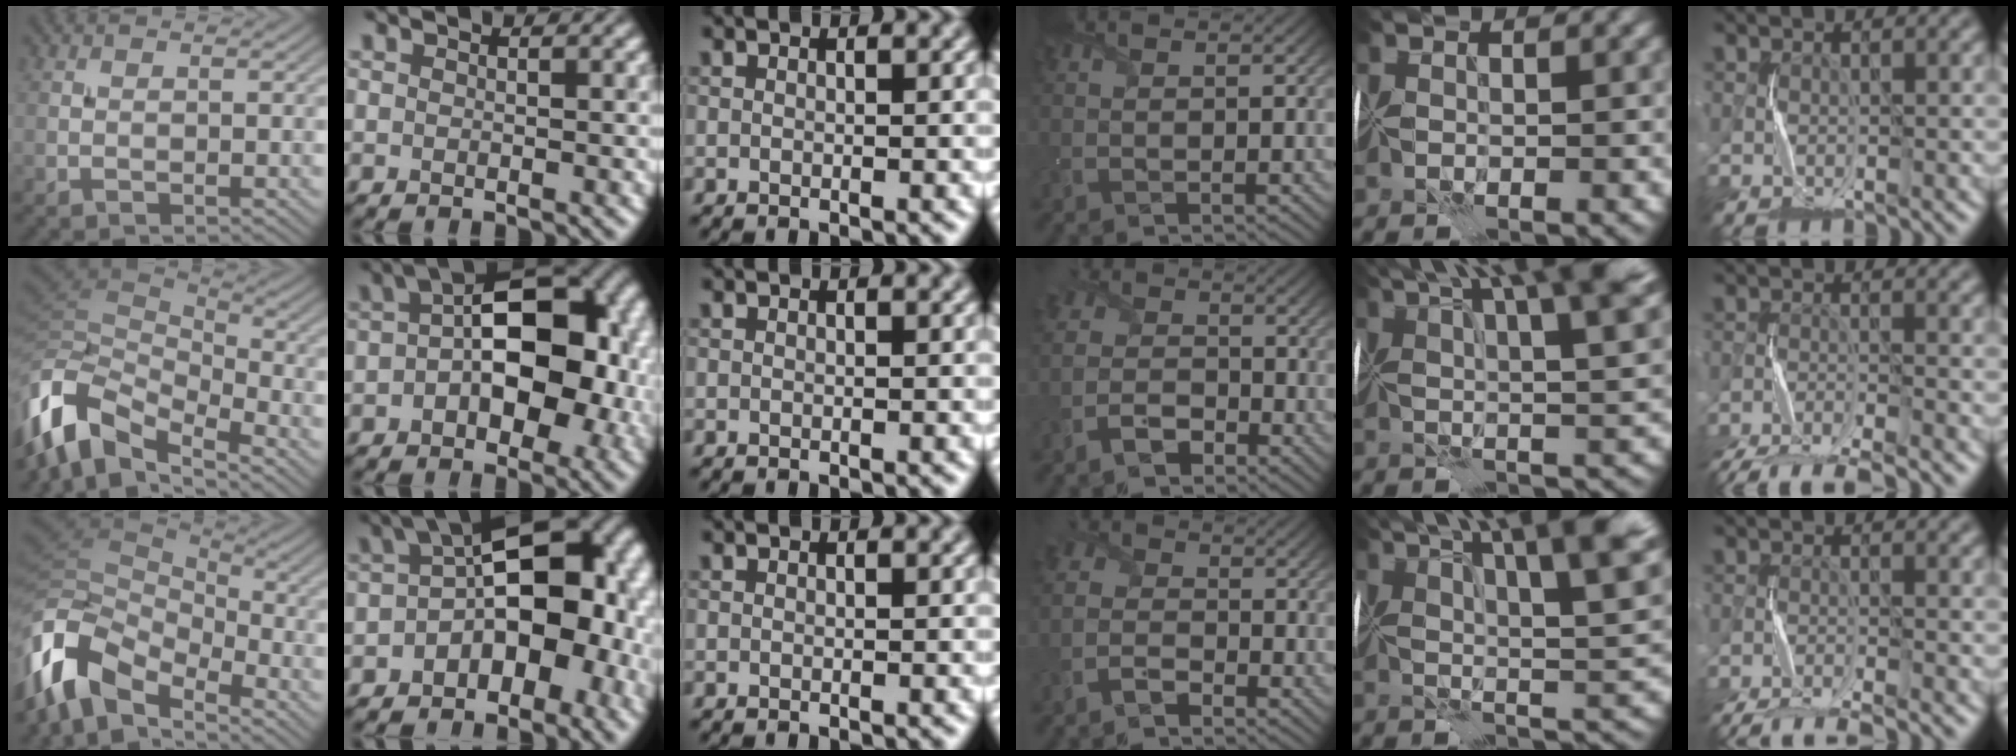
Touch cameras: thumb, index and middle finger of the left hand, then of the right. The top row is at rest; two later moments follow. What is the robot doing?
{"motion": "fold", "object": "handkerchief"}